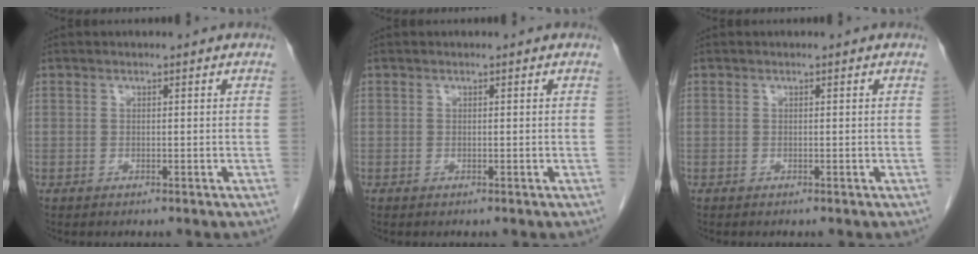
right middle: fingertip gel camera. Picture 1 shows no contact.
{"total": 0.0}
{"total": 0.0}